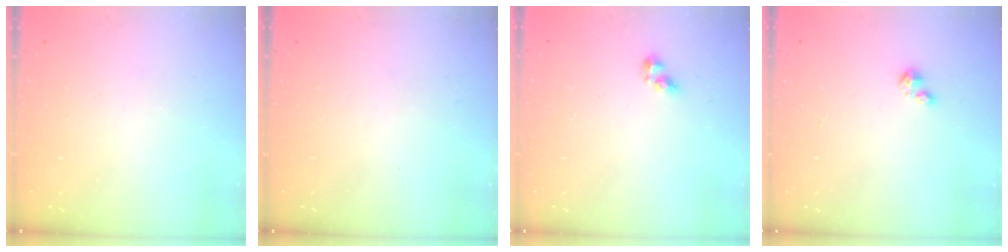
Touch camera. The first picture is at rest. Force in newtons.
{"total": 0.0}
{"total": 5.1, "press": 5.1, "slide": 0.3}
{"total": 2.1, "press": 2.0, "slide": 0.5}